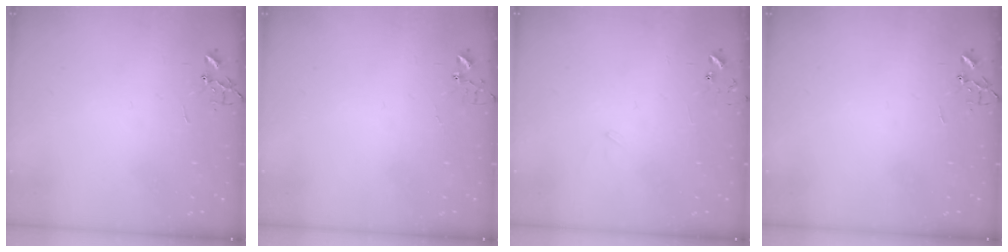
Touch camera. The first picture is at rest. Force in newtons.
{"total": 3.9, "press": 3.9, "slide": 0.3}
{"total": 5.8, "press": 5.8, "slide": 0.5}
{"total": 0.0}